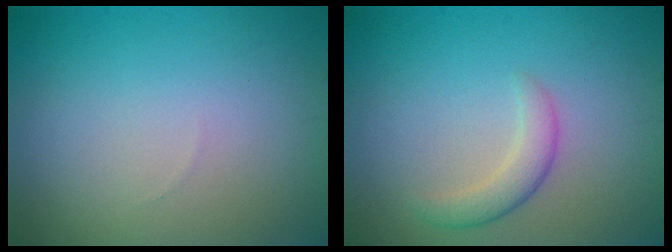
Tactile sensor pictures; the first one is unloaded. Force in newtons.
{"total": 2.2, "press": 2.2, "slide": 0.1}